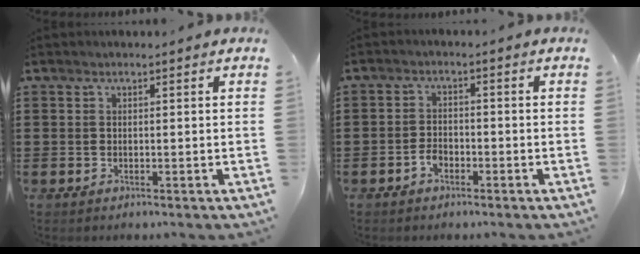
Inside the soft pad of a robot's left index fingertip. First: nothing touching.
{"total": 2.1, "force": [-1.3, 1.3, 1.1], "torque": [-0.024, 0.002, -0.026]}